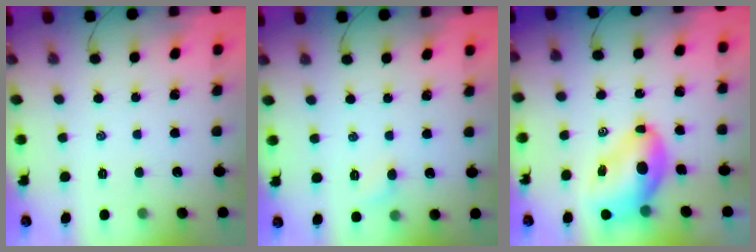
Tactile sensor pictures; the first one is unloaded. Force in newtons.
{"total": 4.9, "press": 4.7, "slide": 1.5}
{"total": 10.0, "press": 9.5, "slide": 3.1}